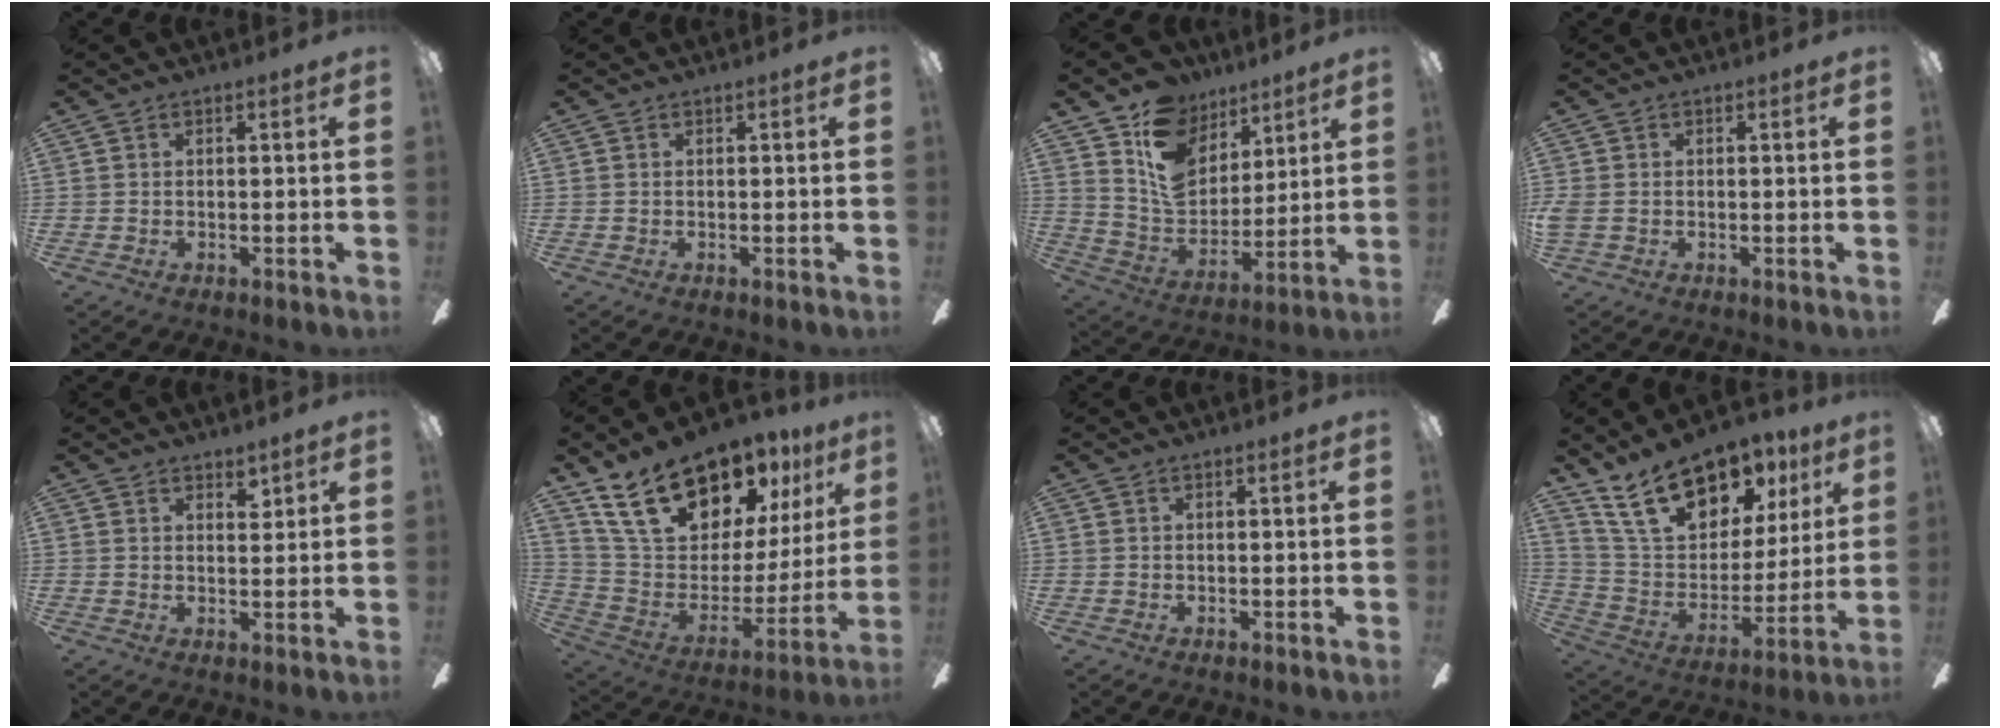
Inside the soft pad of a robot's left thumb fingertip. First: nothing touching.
{"total": 0.0}
{"total": 14.9, "force": [9.0, 10.3, 5.9], "torque": [-0.116, -0.052, 0.179]}
{"total": 1.9, "force": [-0.3, 1.5, 1.0], "torque": [-0.025, 0.003, -0.009]}
{"total": 3.1, "force": [2.6, 1.4, 1.1], "torque": [-0.001, -0.014, 0.042]}
{"total": 22.7, "force": [17.1, 10.7, 10.4], "torque": [-0.189, -0.109, 0.318]}
{"total": 0.0}
{"total": 21.7, "force": [14.2, 12.0, 11.1], "torque": [-0.187, -0.075, 0.256]}